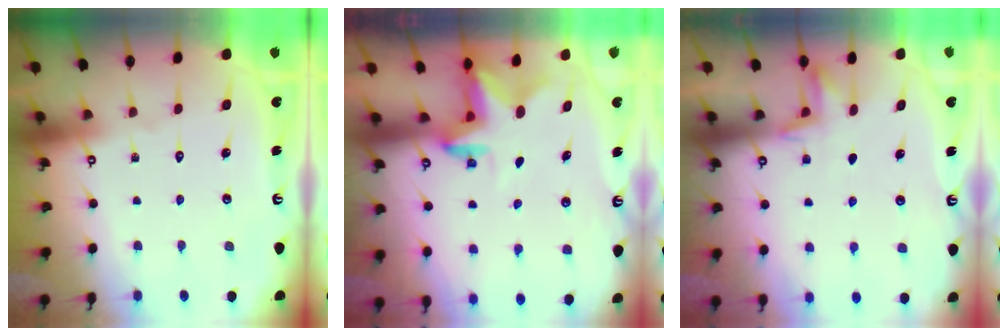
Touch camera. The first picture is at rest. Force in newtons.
{"total": 2.5, "press": 2.5, "slide": 0.5}
{"total": 4.5, "press": 4.3, "slide": 1.2}